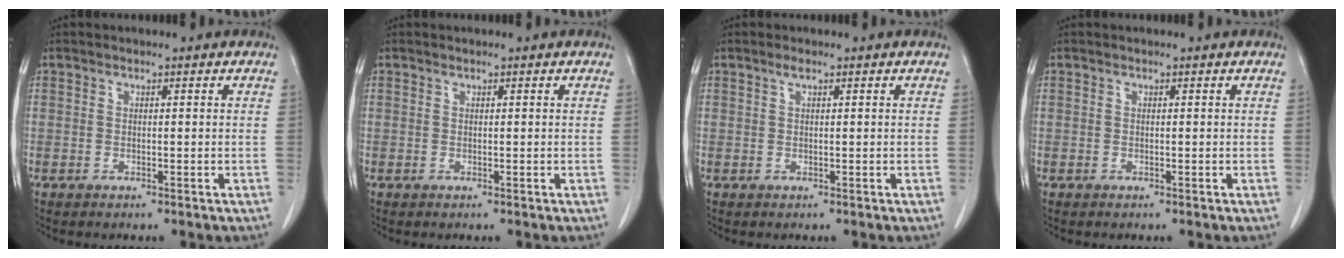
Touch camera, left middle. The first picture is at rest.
{"total": 0.0}
{"total": 0.8, "force": [0.5, 0.1, 0.6], "torque": [-0.013, 0.003, 0.010]}
{"total": 0.0}